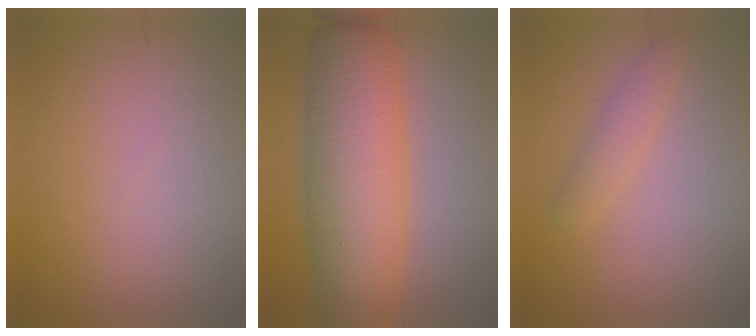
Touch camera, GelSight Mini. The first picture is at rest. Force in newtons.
{"total": 10.8, "press": 10.8, "slide": 0.2}
{"total": 1.8, "press": 1.8, "slide": 0.1}